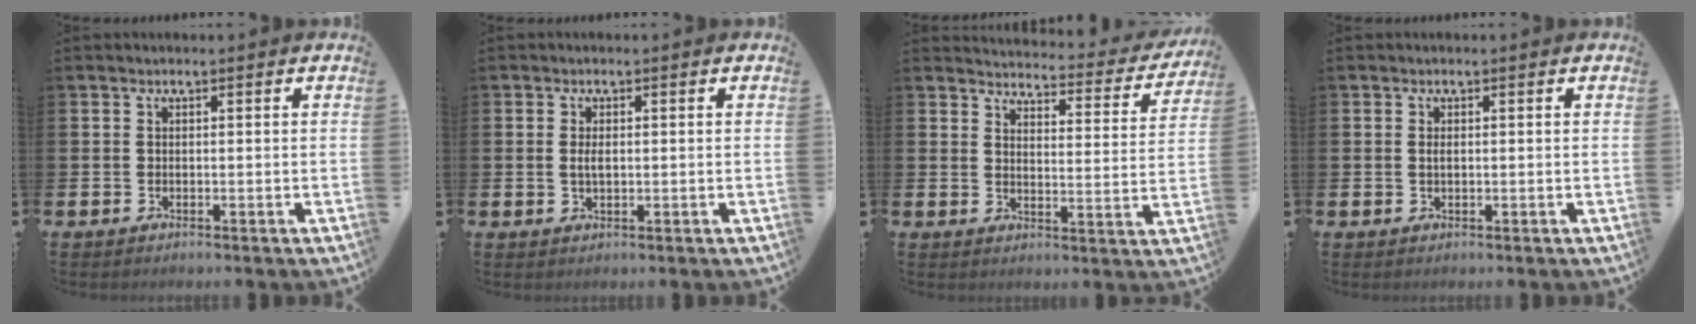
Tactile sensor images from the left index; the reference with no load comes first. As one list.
[{"total": 1.5, "force": [0.2, 0.7, 1.3], "torque": [-0.028, 0.005, 0.001]}, {"total": 3.6, "force": [3.5, 0.7, 0.5], "torque": [-0.017, -0.035, 0.051]}, {"total": 0.6, "force": [0.2, 0.2, 0.5], "torque": [-0.011, 0.001, 0.002]}]